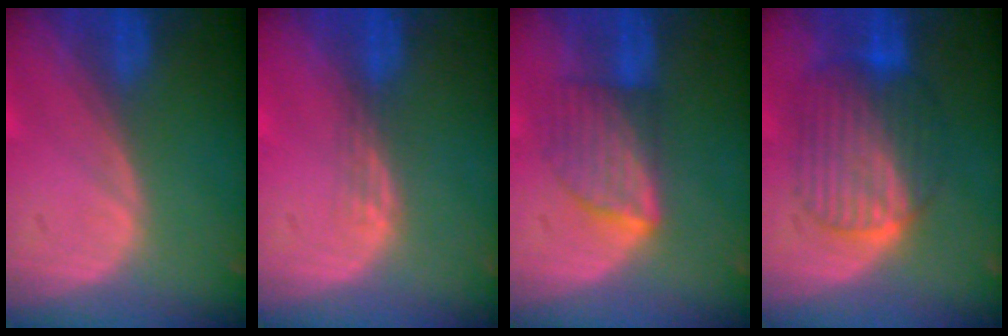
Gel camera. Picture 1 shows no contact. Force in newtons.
{"total": 1.8, "press": 1.3, "slide": 1.2}
{"total": 5.9, "press": 5.7, "slide": 1.5}
{"total": 8.4, "press": 8.4, "slide": 0.5}